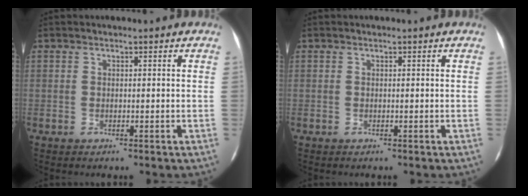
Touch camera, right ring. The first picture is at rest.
{"total": 0.0}